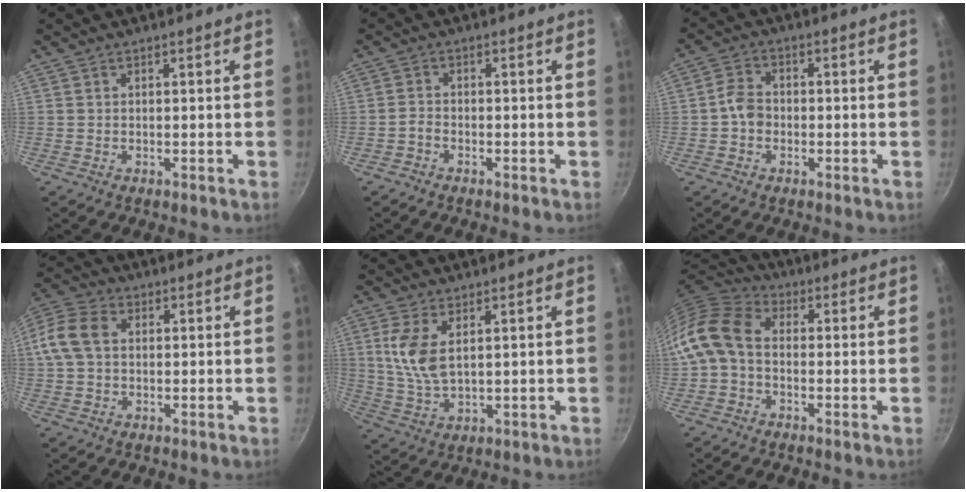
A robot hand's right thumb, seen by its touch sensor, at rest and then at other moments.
{"total": 1.6, "force": [-1.3, 0.8, 0.5], "torque": [-0.015, 0.014, -0.030]}
{"total": 4.3, "force": [-0.9, 3.4, 2.4], "torque": [-0.032, 0.020, -0.027]}
{"total": 9.3, "force": [1.0, 6.6, 6.5], "torque": [-0.133, 0.023, 0.005]}
{"total": 8.1, "force": [2.3, 4.1, 6.6], "torque": [-0.133, -0.014, 0.052]}
{"total": 10.6, "force": [-1.6, 7.7, 7.2], "torque": [-0.137, 0.036, -0.052]}